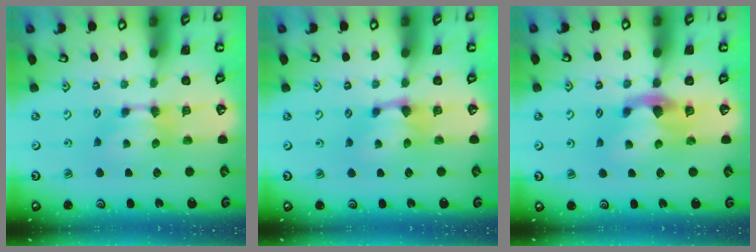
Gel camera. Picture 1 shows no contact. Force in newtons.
{"total": 1.0, "press": 0.5, "slide": 0.8}
{"total": 2.9, "press": 2.6, "slide": 1.3}